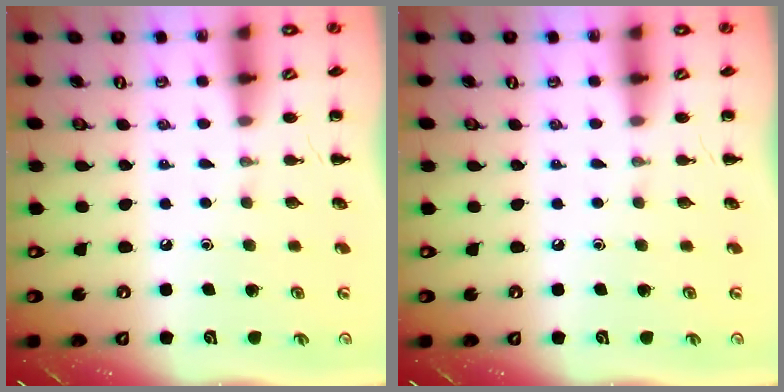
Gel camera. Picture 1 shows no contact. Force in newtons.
{"total": 0.0}